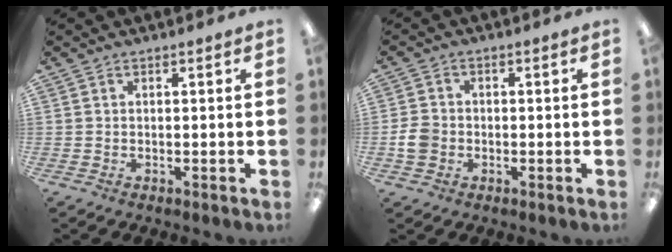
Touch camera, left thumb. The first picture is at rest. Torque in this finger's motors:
{"motor_torque": [-0.29, 0.42, 0.18, -0.08, 0.00]}